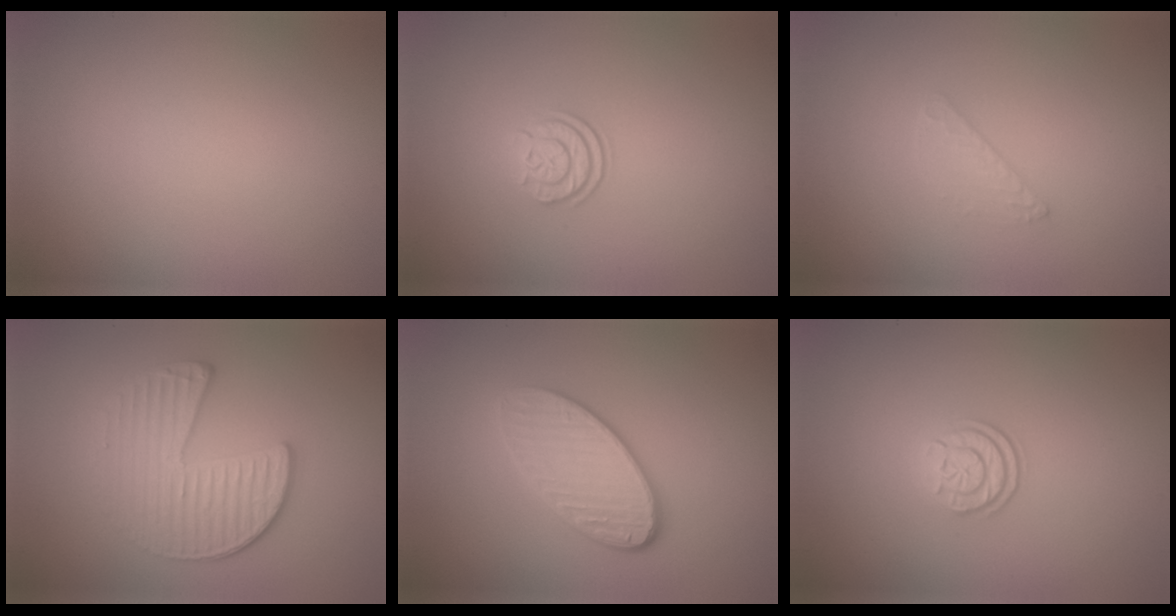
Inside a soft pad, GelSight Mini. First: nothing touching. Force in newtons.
{"total": 2.3, "press": 1.7, "slide": 1.6}
{"total": 0.6, "press": 0.3, "slide": 0.5}
{"total": 4.1, "press": 3.7, "slide": 1.8}
{"total": 4.2, "press": 3.5, "slide": 2.4}
{"total": 2.5, "press": 1.8, "slide": 1.6}